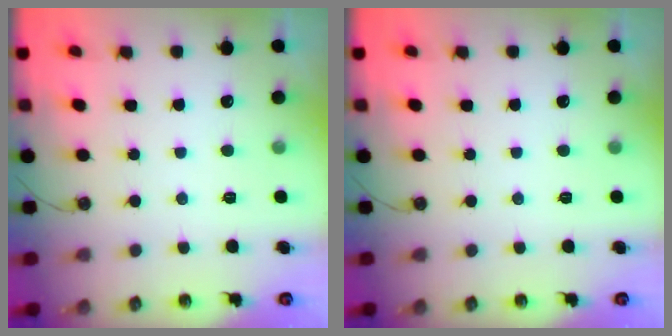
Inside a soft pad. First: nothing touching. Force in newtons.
{"total": 0.0}